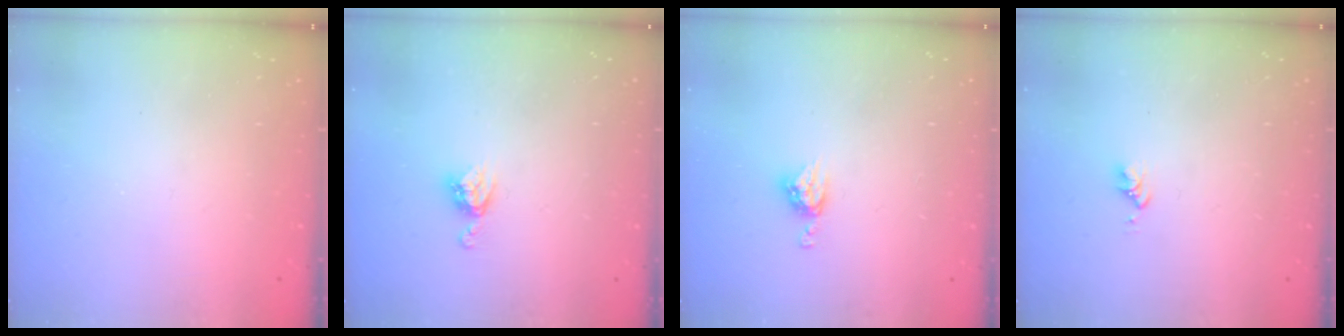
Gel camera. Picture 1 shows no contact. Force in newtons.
{"total": 5.7, "press": 5.7, "slide": 0.5}
{"total": 6.4, "press": 6.4, "slide": 0.4}
{"total": 2.6, "press": 2.6, "slide": 0.4}